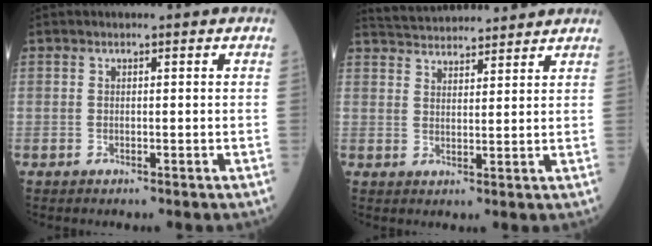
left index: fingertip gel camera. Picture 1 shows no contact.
{"total": 9.7, "force": [9.5, 1.0, 2.1], "torque": [-0.042, 0.030, 0.143]}